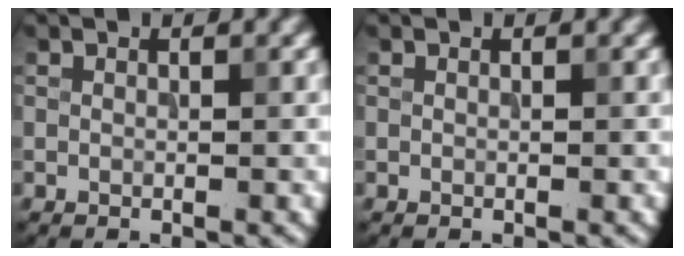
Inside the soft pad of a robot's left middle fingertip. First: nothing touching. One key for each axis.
{"total": 0.0}